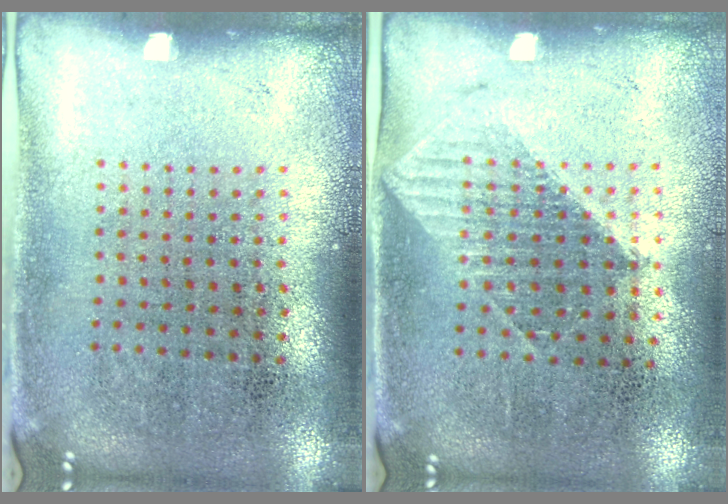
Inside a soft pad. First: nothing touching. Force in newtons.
{"total": 1.1, "press": 1.0, "slide": 0.3}